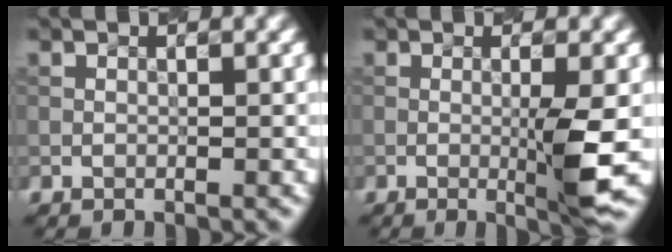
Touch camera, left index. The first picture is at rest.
{"total": 4.0, "force": [-0.5, 0.3, 4.0], "torque": [-0.066, -0.009, -0.004]}